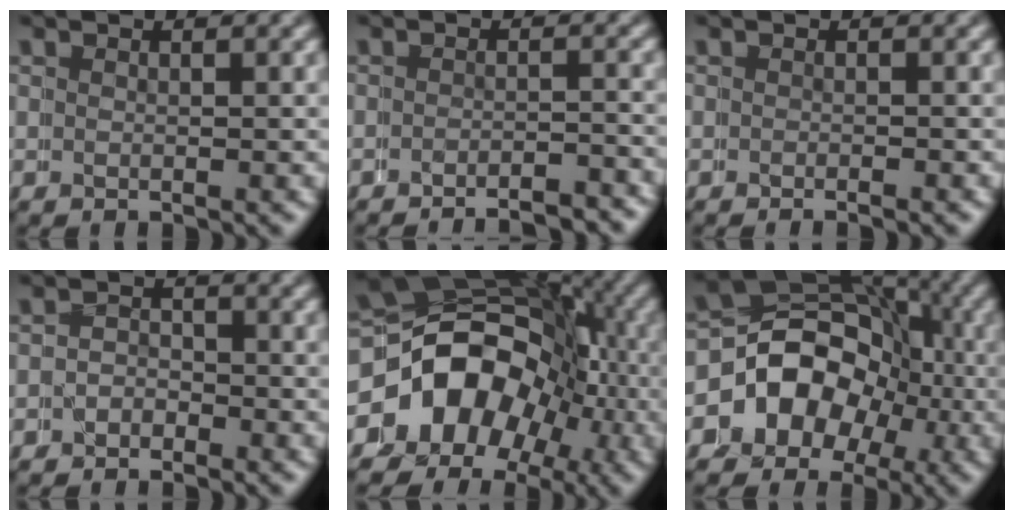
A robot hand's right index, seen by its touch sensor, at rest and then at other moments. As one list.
[{"total": 5.2, "force": [-5.0, 0.9, 1.1], "torque": [-0.013, -0.007, -0.082]}, {"total": 1.1, "force": [-0.8, 0.3, 0.6], "torque": [-0.008, 0.002, -0.018]}, {"total": 2.0, "force": [-1.2, 0.5, -1.5], "torque": [0.025, -0.007, -0.027]}, {"total": 17.7, "force": [-0.8, 15.0, 9.4], "torque": [-0.191, -0.043, -0.015]}, {"total": 13.8, "force": [-0.5, 12.3, 6.2], "torque": [-0.141, -0.023, -0.015]}]